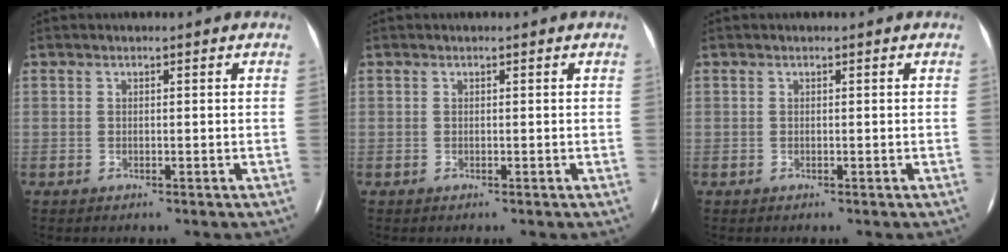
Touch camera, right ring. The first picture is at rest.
{"total": 0.0}
{"total": 0.0}